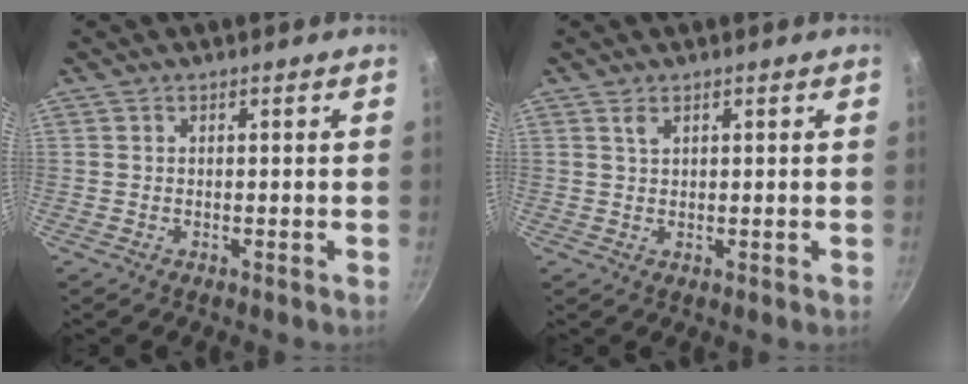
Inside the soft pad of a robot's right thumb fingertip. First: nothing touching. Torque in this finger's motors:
{"motor_torque": [-0.44, 0.60, 0.01, 0.21, 0.07]}